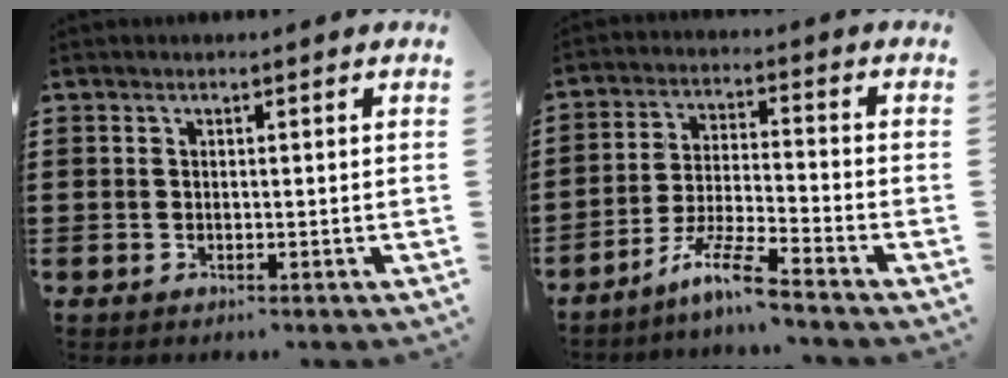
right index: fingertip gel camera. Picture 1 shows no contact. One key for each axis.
{"total": 7.6, "fx": -6.2, "fy": -0.3, "fz": 4.3, "tx": -0.098, "ty": -0.011, "tz": -0.122}